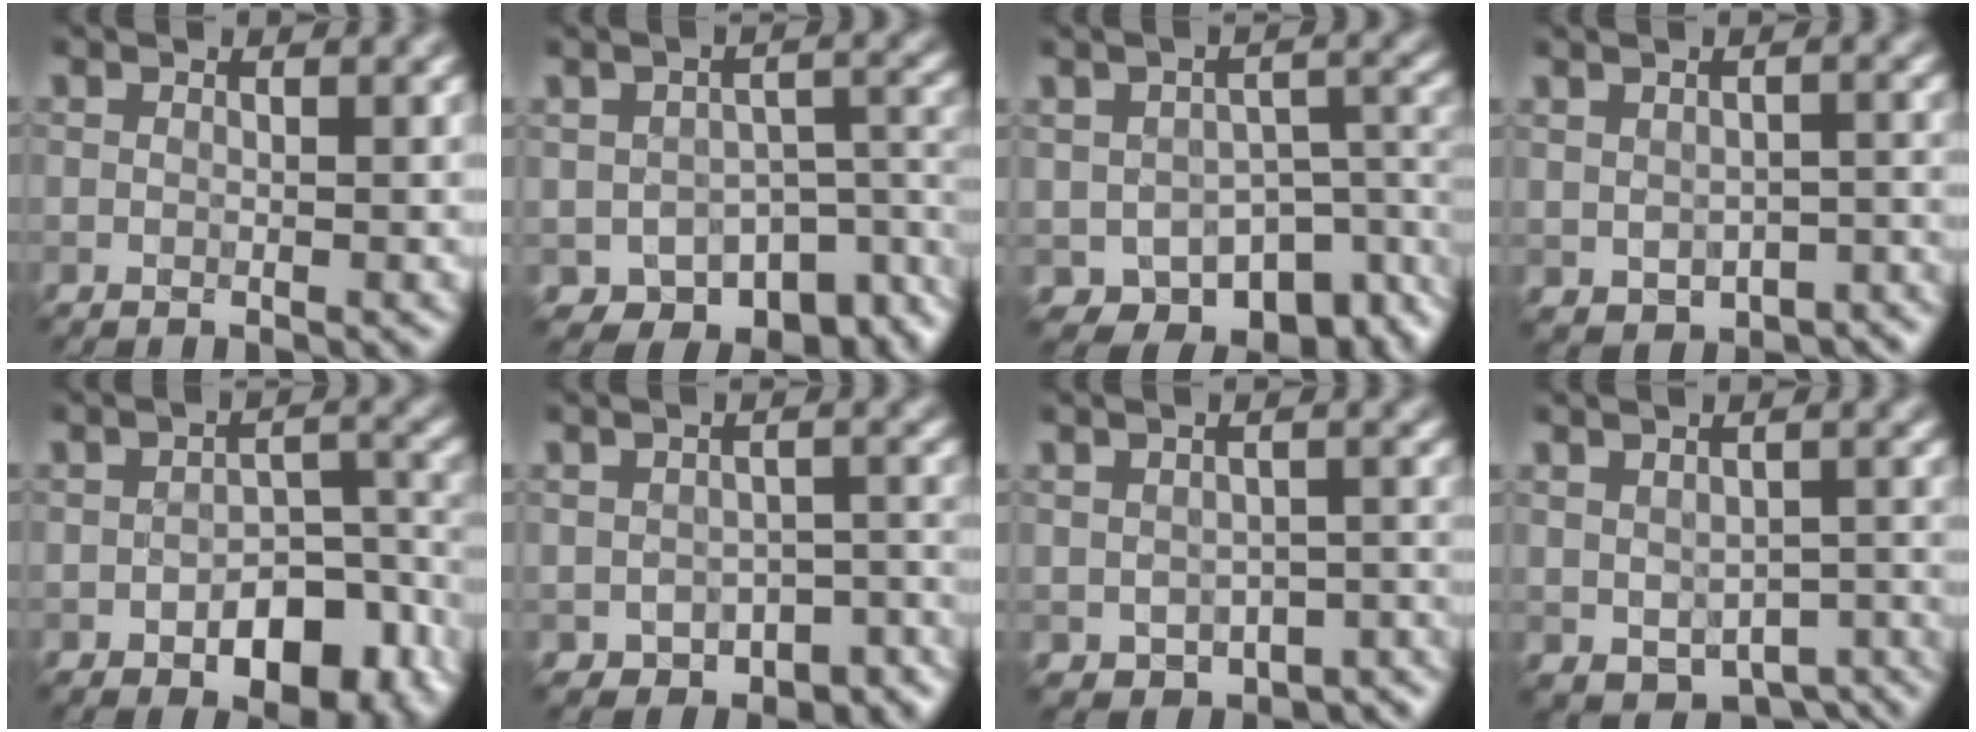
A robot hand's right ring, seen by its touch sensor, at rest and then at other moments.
{"total": 8.5, "force": [-5.2, 5.0, 4.5], "torque": [-0.060, -0.030, -0.063]}
{"total": 9.4, "force": [-5.1, 5.8, 5.3], "torque": [-0.081, -0.033, -0.056]}
{"total": 3.9, "force": [-2.1, 2.6, 2.0], "torque": [-0.026, -0.021, -0.013]}
{"total": 7.2, "force": [-3.3, 4.3, 4.6], "torque": [-0.058, -0.014, -0.036]}
{"total": 5.6, "force": [-3.9, 3.3, 2.4], "torque": [-0.030, -0.024, -0.039]}
{"total": 4.8, "force": [-2.8, 3.1, 2.3], "torque": [-0.028, -0.025, -0.025]}
{"total": 5.5, "force": [-2.7, 3.5, 3.2], "torque": [-0.049, -0.022, -0.010]}